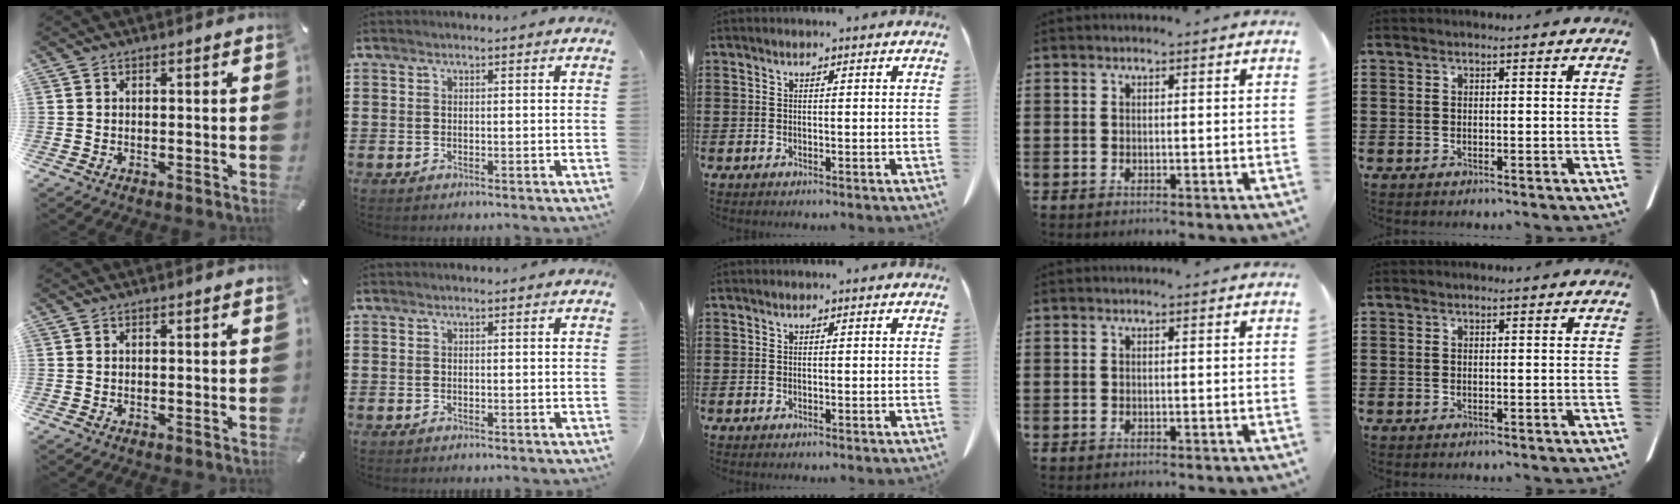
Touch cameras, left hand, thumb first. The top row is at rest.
{}